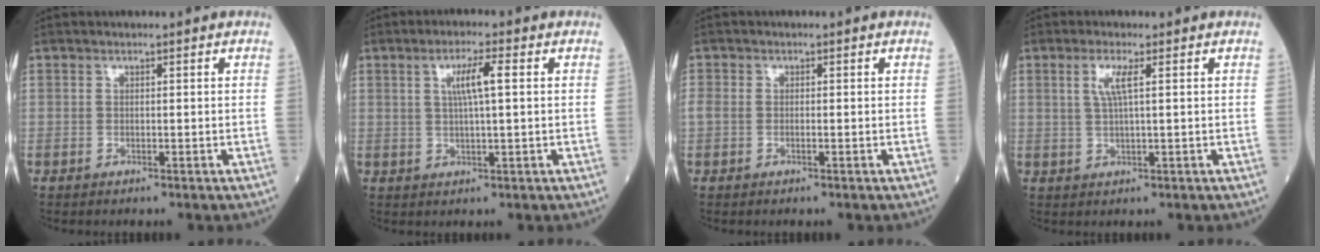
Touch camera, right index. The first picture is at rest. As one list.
[{"total": 4.7, "force": [1.2, 0.2, 4.5], "torque": [-0.085, 0.004, 0.021]}, {"total": 1.8, "force": [-0.2, 1.2, 1.4], "torque": [-0.050, 0.010, -0.002]}, {"total": 3.2, "force": [1.0, 0.0, 3.0], "torque": [-0.066, 0.002, 0.021]}]